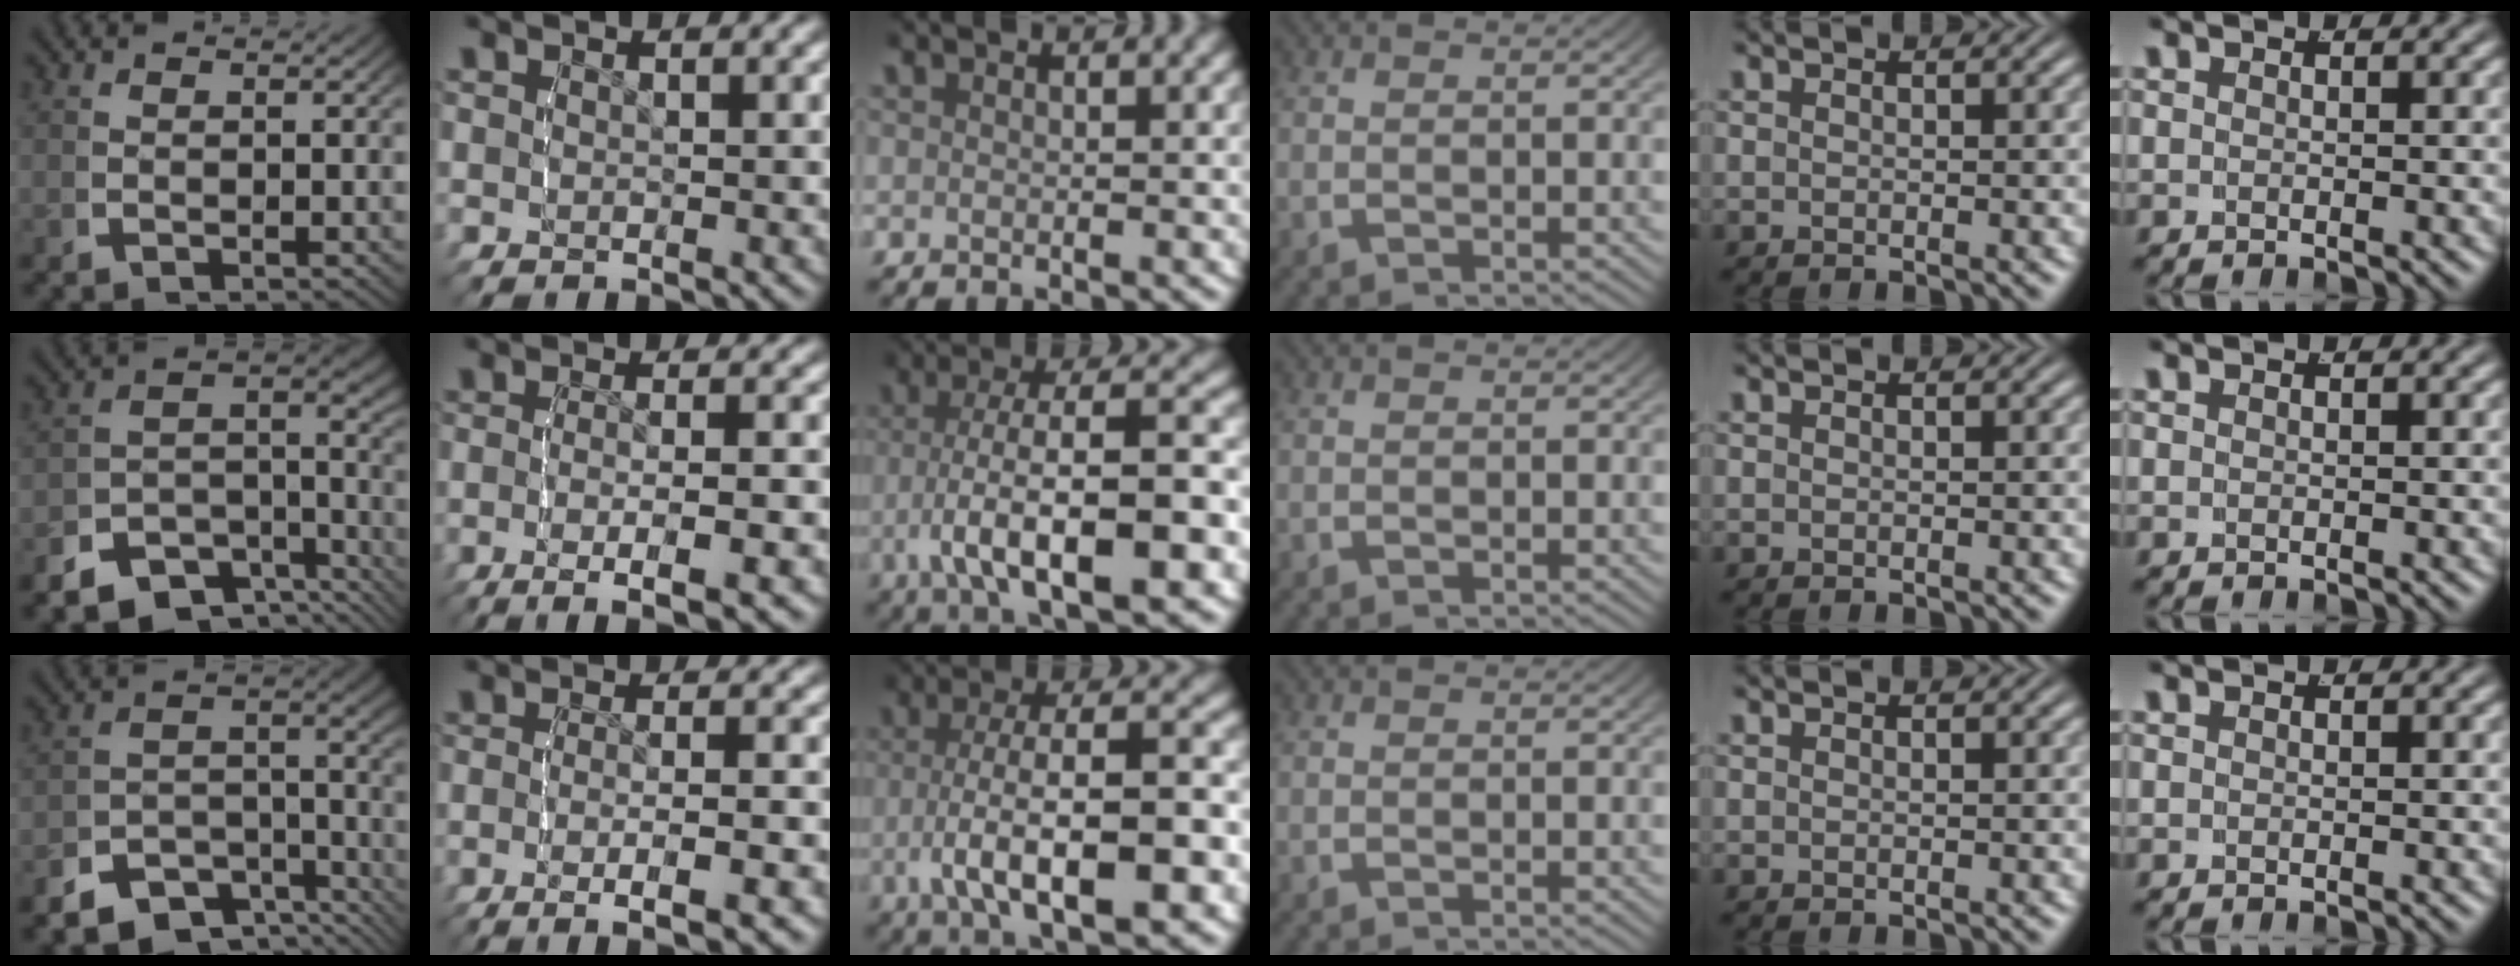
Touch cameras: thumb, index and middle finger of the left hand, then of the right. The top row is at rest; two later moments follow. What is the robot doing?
{"motion": "lift_and_place", "object": "bandage"}